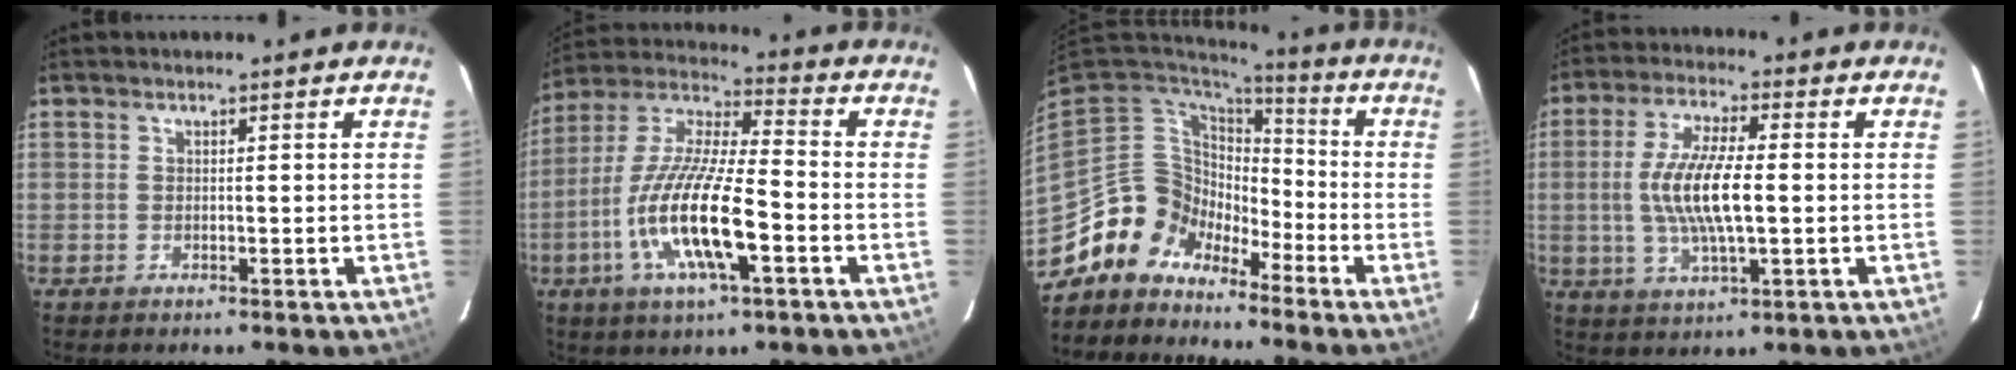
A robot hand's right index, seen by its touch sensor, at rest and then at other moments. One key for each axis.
{"total": 17.3, "fx": -5.8, "fy": 4.1, "fz": 15.7, "tx": -0.319, "ty": -0.014, "tz": -0.116}
{"total": 10.7, "fx": -8.6, "fy": 6.4, "fz": 0.6, "tx": -0.024, "ty": 0.041, "tz": -0.173}
{"total": 11.2, "fx": -0.4, "fy": 2.8, "fz": 10.8, "tx": -0.214, "ty": -0.001, "tz": -0.006}